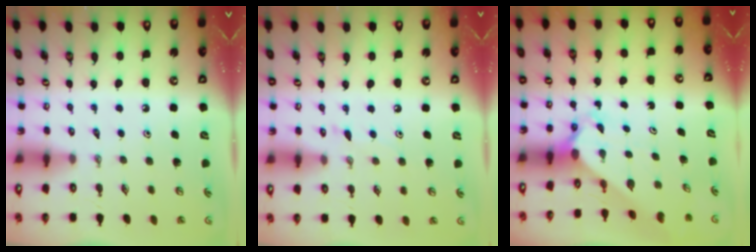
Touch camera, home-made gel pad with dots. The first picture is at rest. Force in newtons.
{"total": 5.8, "press": 5.8, "slide": 0.5}
{"total": 2.3, "press": 2.3, "slide": 0.2}